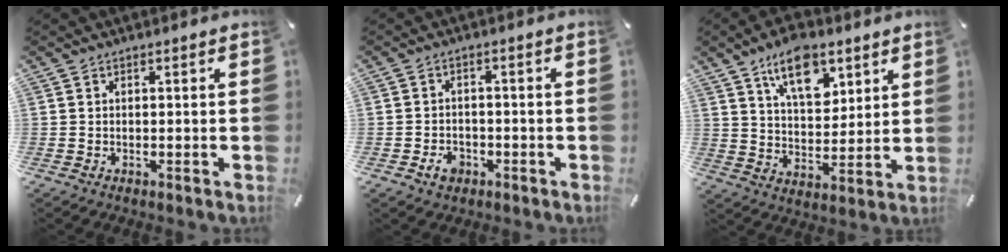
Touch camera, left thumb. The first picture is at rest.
{"total": 4.1, "force": [-2.0, 3.1, 1.9], "torque": [-0.037, 0.006, -0.037]}
{"total": 13.0, "force": [7.7, 7.3, 7.6], "torque": [-0.114, -0.028, 0.134]}